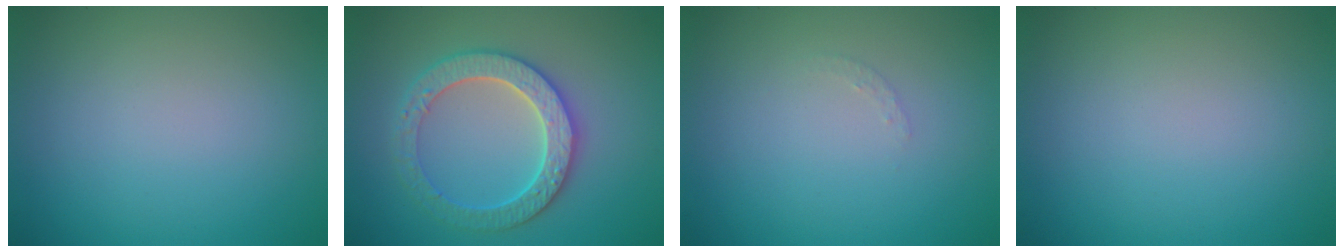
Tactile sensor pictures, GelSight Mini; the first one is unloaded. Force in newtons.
{"total": 4.1, "press": 4.0, "slide": 1.0}
{"total": 0.7, "press": 0.7, "slide": 0.1}
{"total": 0.0}